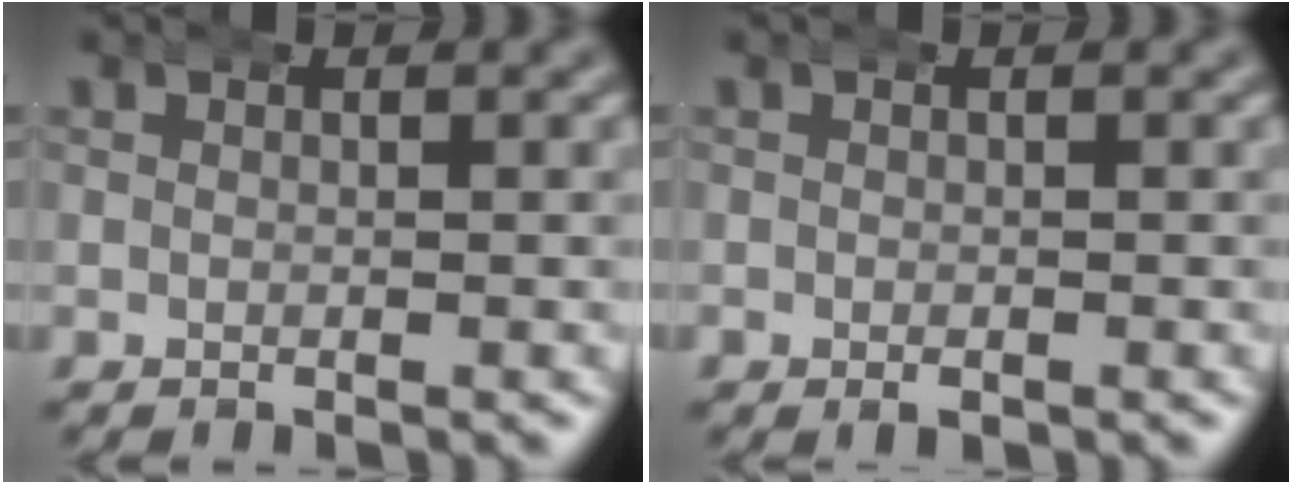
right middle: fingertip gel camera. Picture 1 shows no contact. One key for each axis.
{"total": 0.9, "fx": -0.5, "fy": 0.6, "fz": 0.5, "tx": -0.012, "ty": -0.003, "tz": -0.006}